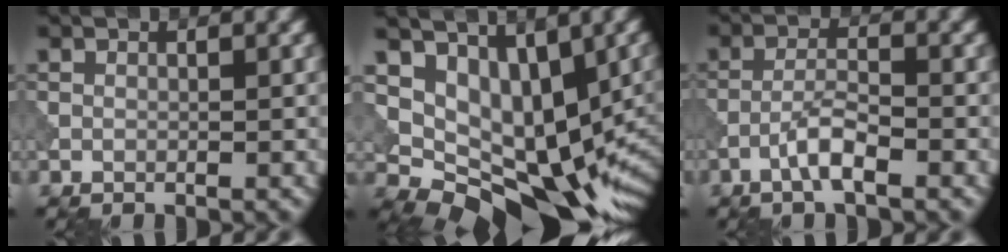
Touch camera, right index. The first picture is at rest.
{"total": 11.4, "force": [1.9, 7.3, 8.6], "torque": [-0.128, -0.028, 0.050]}
{"total": 3.1, "force": [-1.7, 0.5, 2.5], "torque": [-0.049, 0.010, -0.039]}